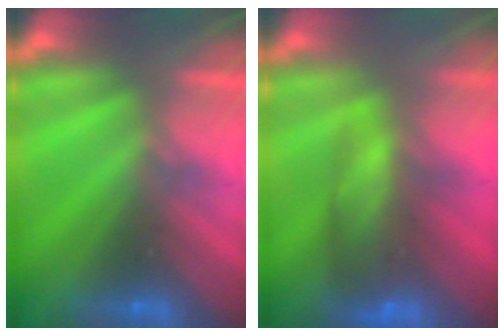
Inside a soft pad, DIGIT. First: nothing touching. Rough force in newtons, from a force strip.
{"total": 9.6}